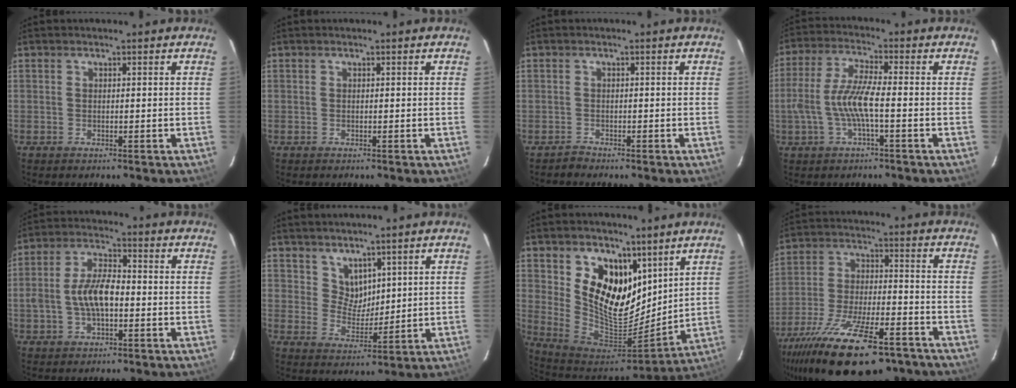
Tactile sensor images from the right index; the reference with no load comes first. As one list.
[{"total": 0.0}, {"total": 1.3, "force": [-1.1, 0.7, -0.4], "torque": [0.005, 0.008, -0.020]}, {"total": 8.8, "force": [-2.0, 1.4, 8.5], "torque": [-0.183, 0.002, -0.036]}, {"total": 8.1, "force": [-1.5, 3.8, 7.0], "torque": [-0.140, 0.012, -0.025]}, {"total": 5.0, "force": [3.5, 3.3, 1.2], "torque": [-0.011, 0.001, 0.074]}, {"total": 16.6, "force": [8.0, 10.9, 9.6], "torque": [-0.193, -0.013, 0.156]}, {"total": 24.8, "force": [-17.7, 8.1, 15.5], "torque": [-0.296, -0.053, -0.276]}]